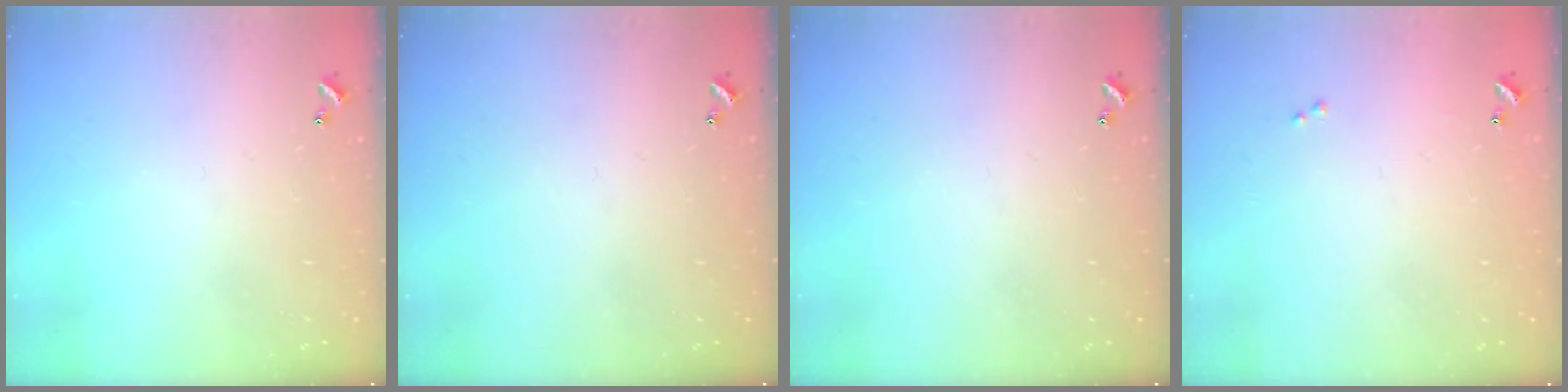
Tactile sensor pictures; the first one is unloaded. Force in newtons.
{"total": 0.0}
{"total": 0.0}
{"total": 0.7, "press": 0.6, "slide": 0.4}